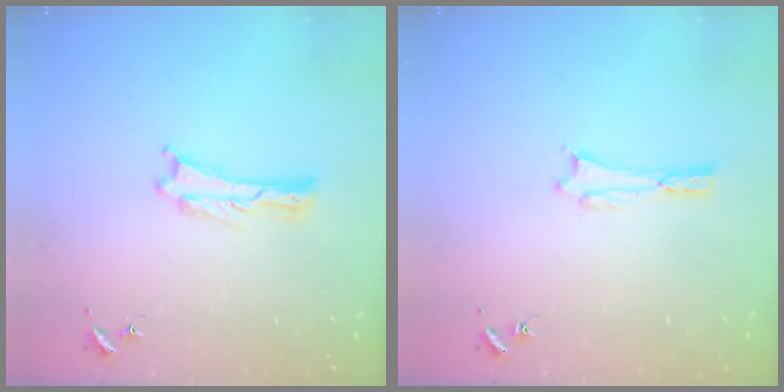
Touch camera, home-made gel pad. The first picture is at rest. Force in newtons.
{"total": 0.0}